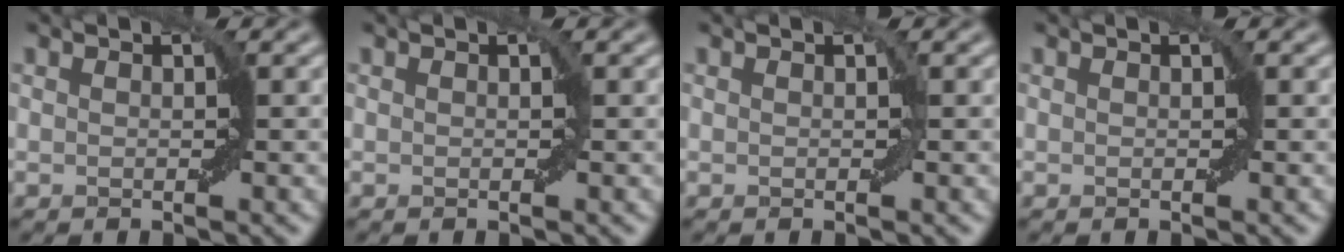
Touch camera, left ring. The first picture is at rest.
{"total": 0.0}
{"total": 0.0}
{"total": 0.0}